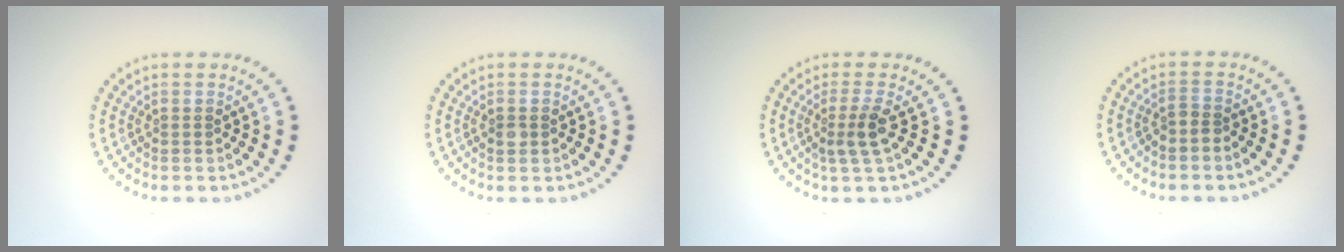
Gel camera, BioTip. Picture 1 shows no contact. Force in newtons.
{"total": 0.9, "press": 0.9, "slide": 0.1}
{"total": 2.3, "press": 1.8, "slide": 1.5}
{"total": 1.0, "press": 0.6, "slide": 0.7}